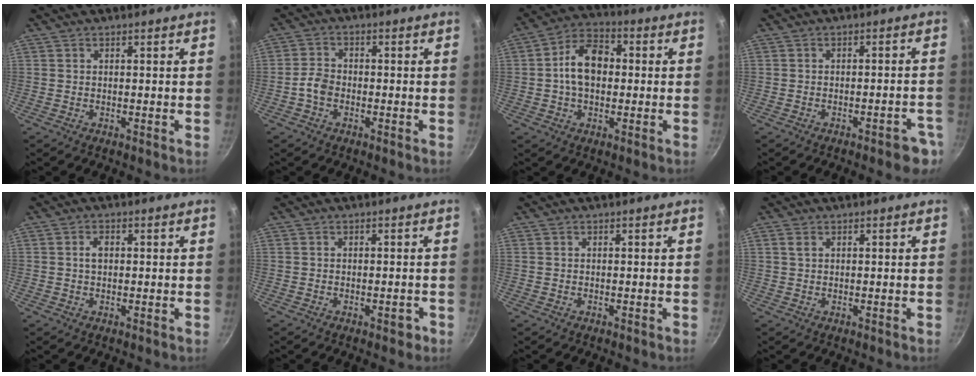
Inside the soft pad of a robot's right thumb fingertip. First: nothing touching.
{"total": 3.6, "force": [-1.4, 2.5, 2.1], "torque": [-0.039, 0.021, -0.032]}
{"total": 10.5, "force": [0.3, 7.2, 7.7], "torque": [-0.102, 0.027, -0.009]}
{"total": 5.9, "force": [-3.4, 2.1, 4.4], "torque": [-0.032, 0.031, -0.029]}
{"total": 2.2, "force": [0.3, 1.5, 1.6], "torque": [-0.020, 0.005, 0.004]}
{"total": 1.9, "force": [-1.0, 0.9, 1.4], "torque": [-0.007, 0.012, -0.009]}
{"total": 0.0}
{"total": 1.2, "force": [0.6, 0.8, 0.7], "torque": [-0.013, 0.000, 0.011]}